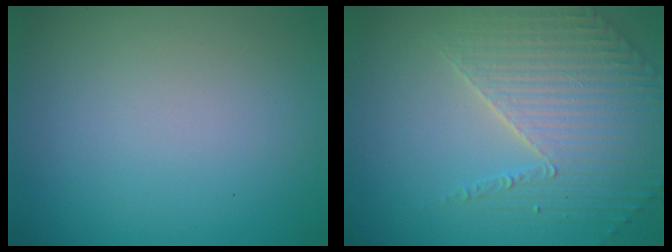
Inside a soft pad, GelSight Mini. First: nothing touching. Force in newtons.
{"total": 3.9, "press": 3.9, "slide": 0.3}